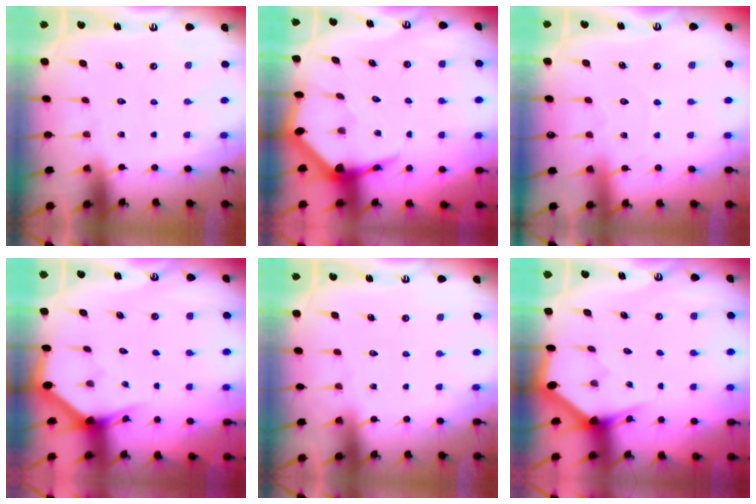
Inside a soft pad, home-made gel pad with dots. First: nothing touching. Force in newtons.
{"total": 5.4, "press": 5.4, "slide": 0.7}
{"total": 2.7, "press": 2.7, "slide": 0.4}
{"total": 3.0, "press": 3.0, "slide": 0.1}
{"total": 0.0}
{"total": 3.0, "press": 3.0, "slide": 0.1}